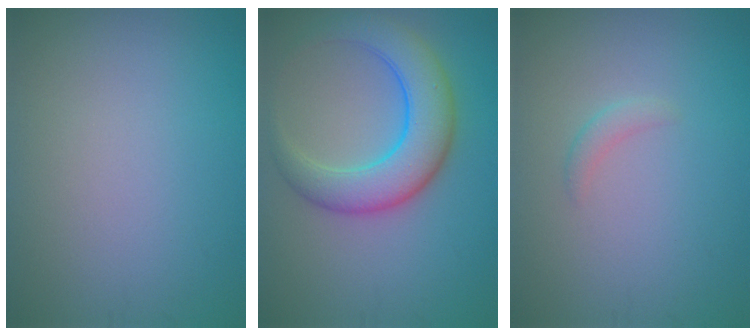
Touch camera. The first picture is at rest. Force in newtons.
{"total": 6.5, "press": 6.5, "slide": 0.1}
{"total": 1.0, "press": 1.0, "slide": 0.0}